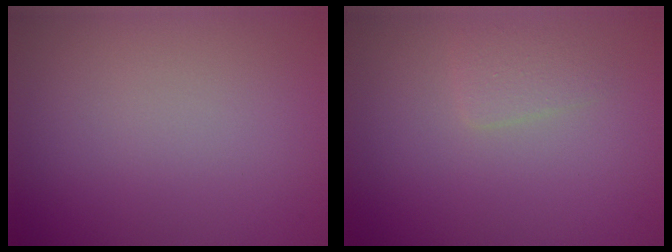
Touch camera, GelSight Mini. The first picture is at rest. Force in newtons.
{"total": 1.2, "press": 1.2, "slide": 0.1}